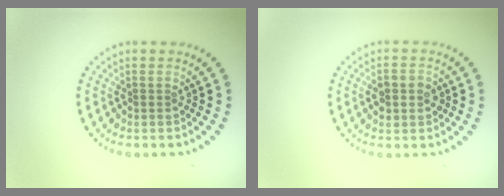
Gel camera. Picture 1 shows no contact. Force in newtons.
{"total": 2.9, "press": 2.9, "slide": 0.1}